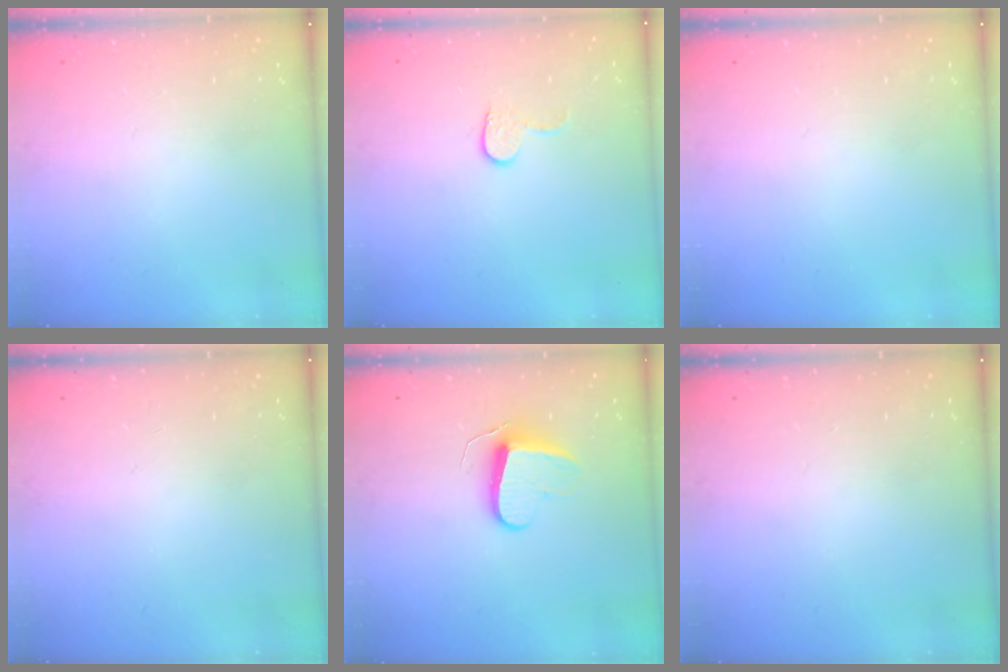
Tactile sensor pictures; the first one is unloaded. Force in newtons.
{"total": 4.4, "press": 4.4, "slide": 0.4}
{"total": 0.0}
{"total": 0.0}
{"total": 9.3, "press": 9.3, "slide": 0.6}
{"total": 0.0}